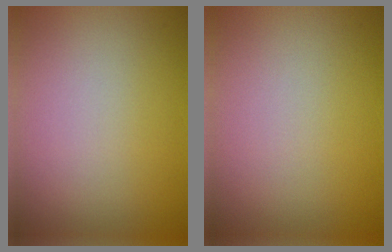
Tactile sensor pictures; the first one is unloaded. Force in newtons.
{"total": 0.0}